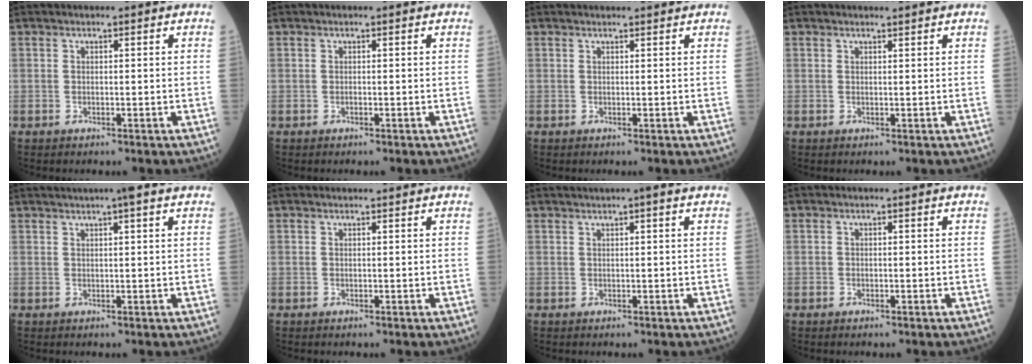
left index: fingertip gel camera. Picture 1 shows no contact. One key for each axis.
{"total": 0.0}
{"total": 2.7, "fx": 2.6, "fy": 0.2, "fz": 0.6, "tx": -0.008, "ty": 0.019, "tz": 0.033}
{"total": 0.6, "fx": 0.6, "fy": -0.1, "fz": 0.1, "tx": -0.006, "ty": -0.006, "tz": 0.010}
{"total": 4.8, "fx": 3.6, "fy": 0.0, "fz": 3.3, "tx": -0.050, "ty": 0.025, "tz": 0.054}
{"total": 1.9, "fx": 1.9, "fy": 0.1, "fz": 0.4, "tx": -0.007, "ty": 0.017, "tz": 0.025}
{"total": 3.0, "fx": 2.1, "fy": 0.0, "fz": 2.1, "tx": -0.032, "ty": 0.021, "tz": 0.032}
{"total": 0.0}